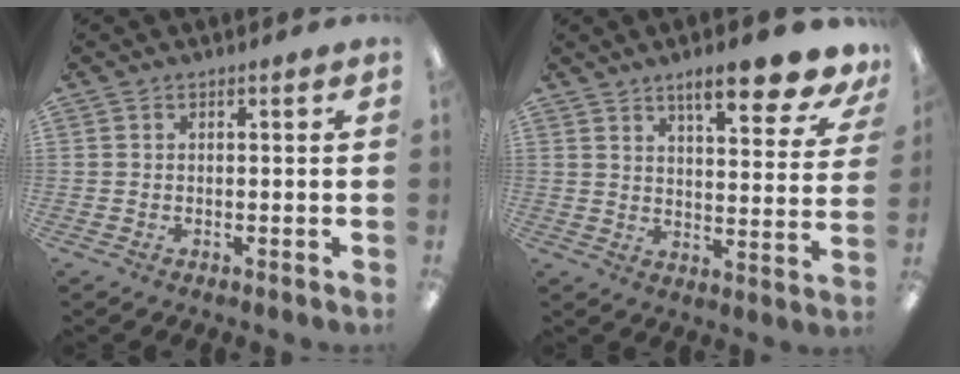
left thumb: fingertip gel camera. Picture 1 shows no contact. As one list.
[{"total": 12.5, "force": [9.2, 3.2, 7.8], "torque": [-0.095, -0.059, 0.148]}]